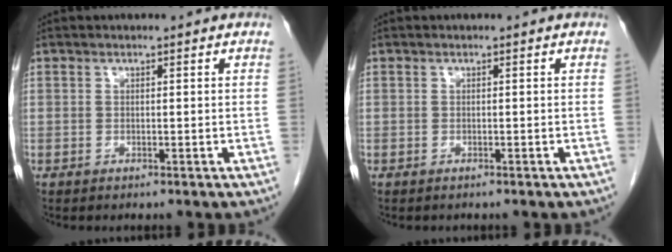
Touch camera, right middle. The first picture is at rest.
{"total": 0.0}